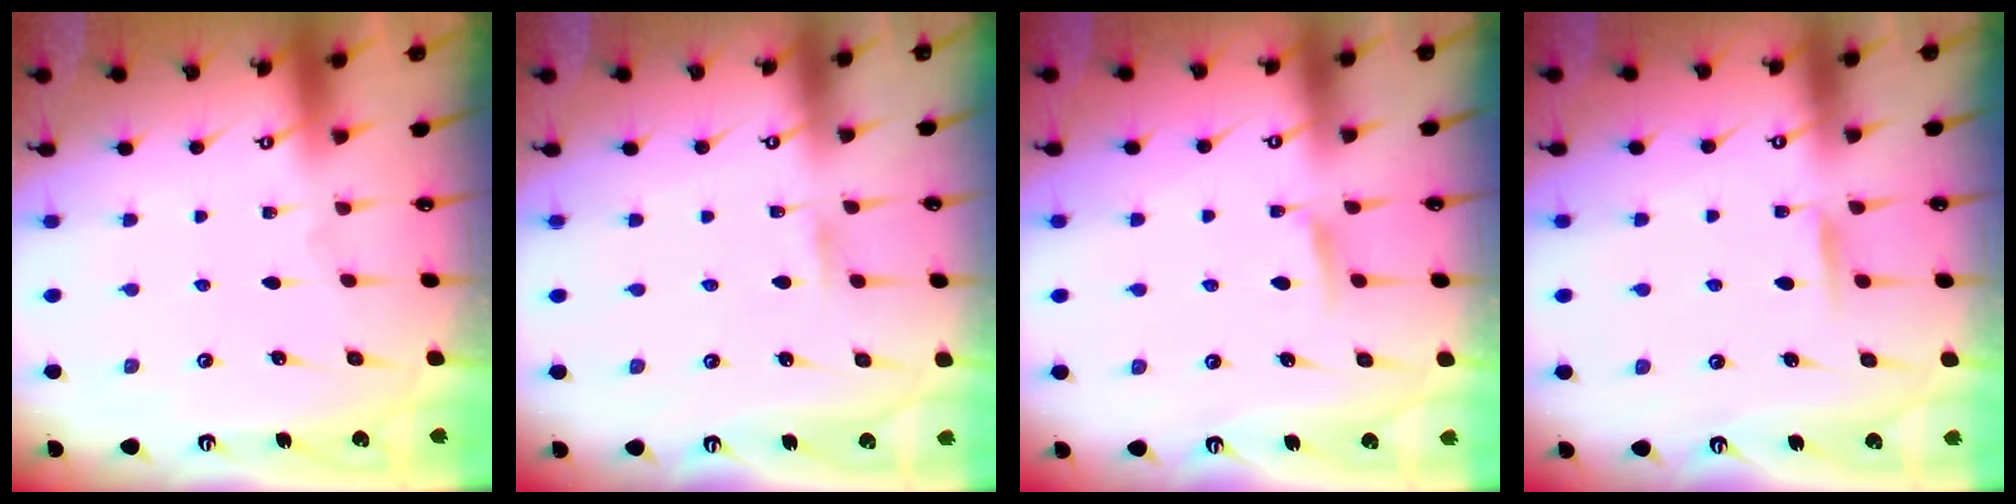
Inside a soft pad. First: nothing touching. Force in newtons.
{"total": 1.3, "press": 1.3, "slide": 0.1}
{"total": 5.0, "press": 4.9, "slide": 0.7}
{"total": 6.6, "press": 6.5, "slide": 0.9}